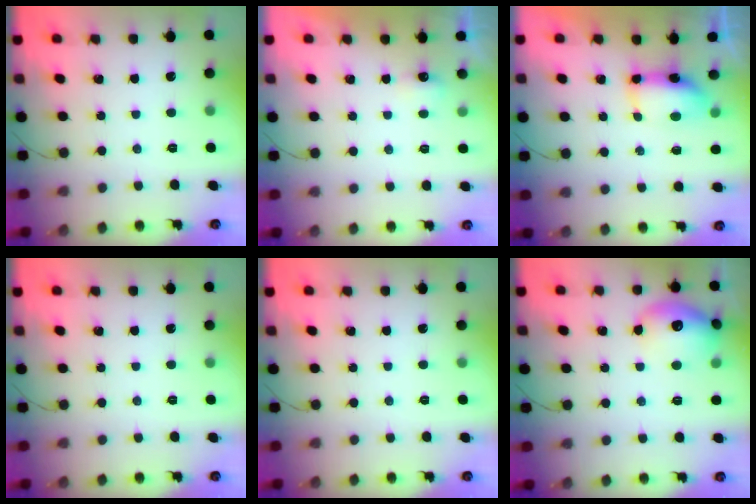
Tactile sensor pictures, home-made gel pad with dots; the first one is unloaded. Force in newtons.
{"total": 2.9, "press": 2.8, "slide": 0.8}
{"total": 6.9, "press": 6.9, "slide": 0.6}
{"total": 0.0}
{"total": 0.0}
{"total": 15.3, "press": 15.3, "slide": 1.3}